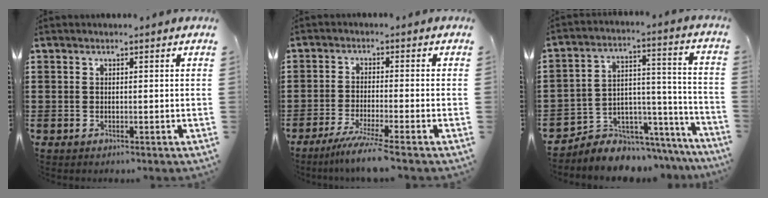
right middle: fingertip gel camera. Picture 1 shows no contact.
{"total": 4.9, "force": [-4.1, -0.4, 2.7], "torque": [-0.055, -0.018, -0.078]}
{"total": 5.4, "force": [-4.6, 2.7, -0.3], "torque": [-0.002, -0.001, -0.089]}